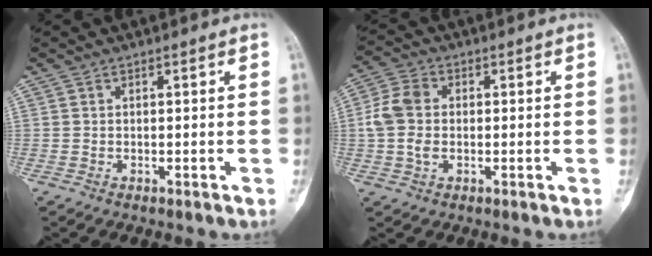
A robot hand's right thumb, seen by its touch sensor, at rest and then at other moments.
{"total": 6.7, "force": [-0.1, 4.7, 4.8], "torque": [-0.100, 0.014, -0.008]}